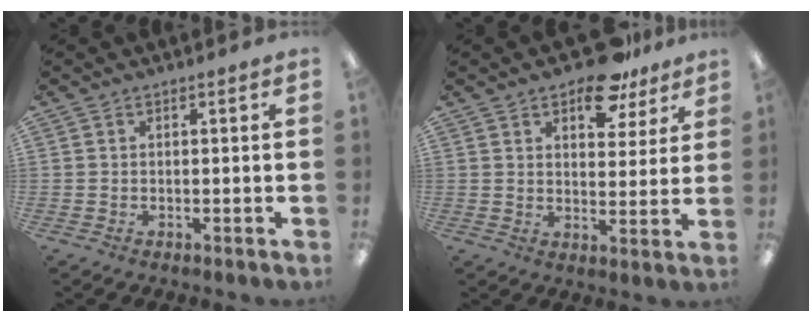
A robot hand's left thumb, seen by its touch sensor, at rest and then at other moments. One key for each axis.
{"total": 11.2, "fx": 7.9, "fy": 5.3, "fz": 5.9, "tx": -0.073, "ty": -0.038, "tz": 0.137}